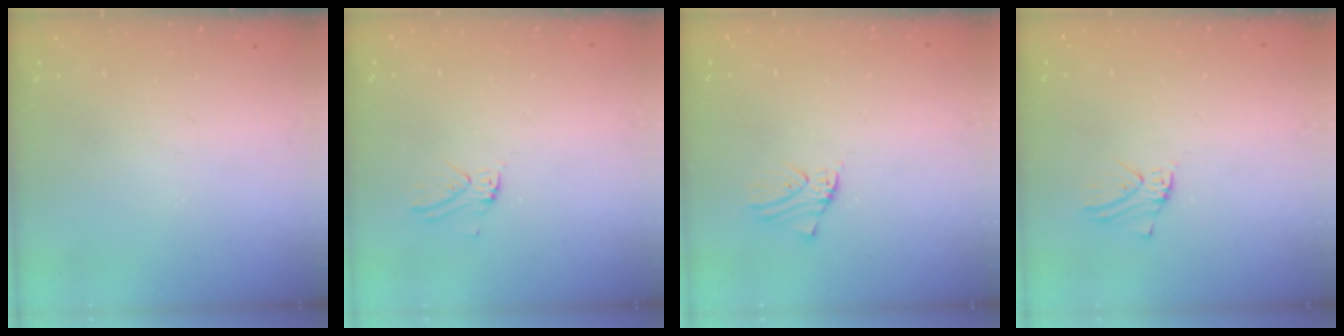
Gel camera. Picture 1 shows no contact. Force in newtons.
{"total": 2.7, "press": 2.7, "slide": 0.3}
{"total": 1.2, "press": 1.1, "slide": 0.1}
{"total": 2.2, "press": 2.2, "slide": 0.1}